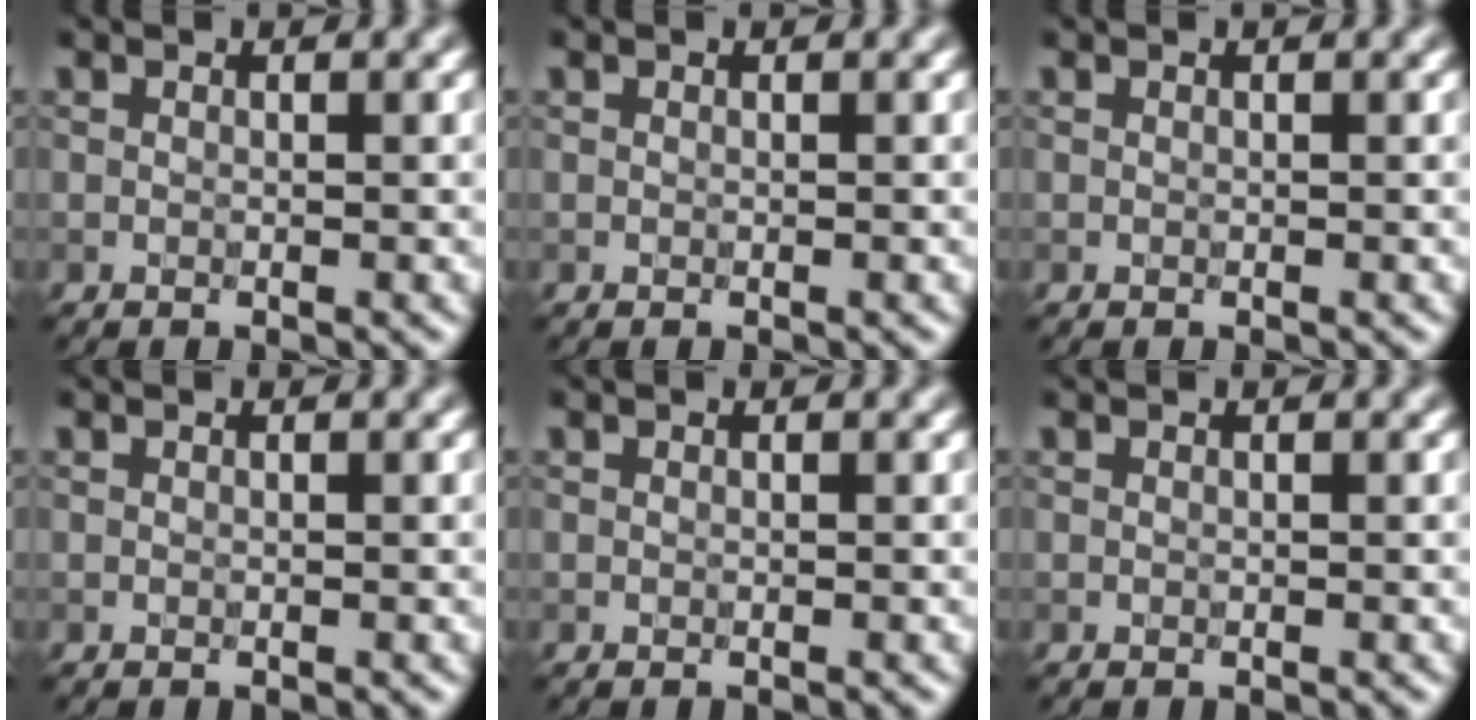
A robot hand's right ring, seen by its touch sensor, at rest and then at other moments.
{"total": 0.0}
{"total": 0.0}
{"total": 0.0}
{"total": 0.0}
{"total": 0.0}